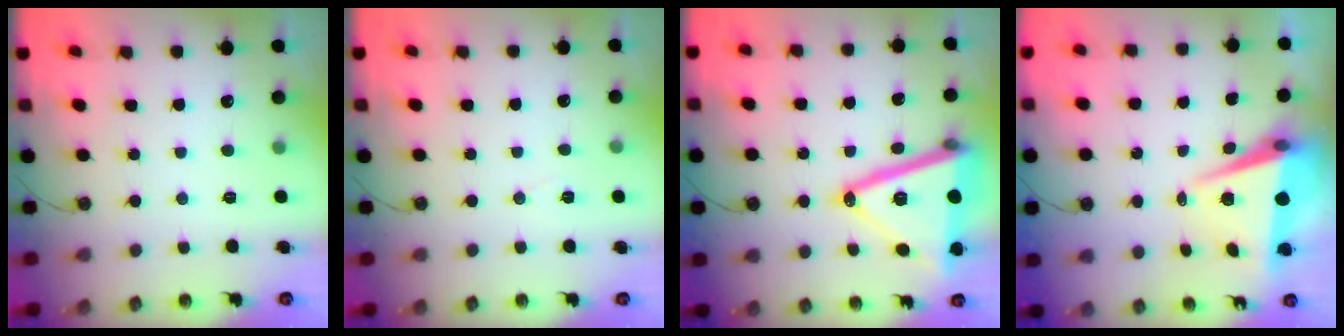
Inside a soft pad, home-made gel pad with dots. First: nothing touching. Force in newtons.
{"total": 5.0, "press": 2.2, "slide": 4.4}
{"total": 23.6, "press": 23.3, "slide": 3.6}
{"total": 7.4, "press": 6.5, "slide": 3.5}